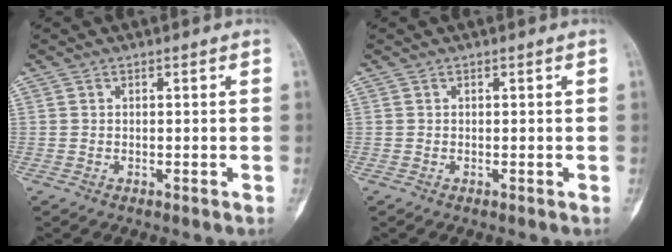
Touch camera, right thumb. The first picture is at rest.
{"total": 0.0}